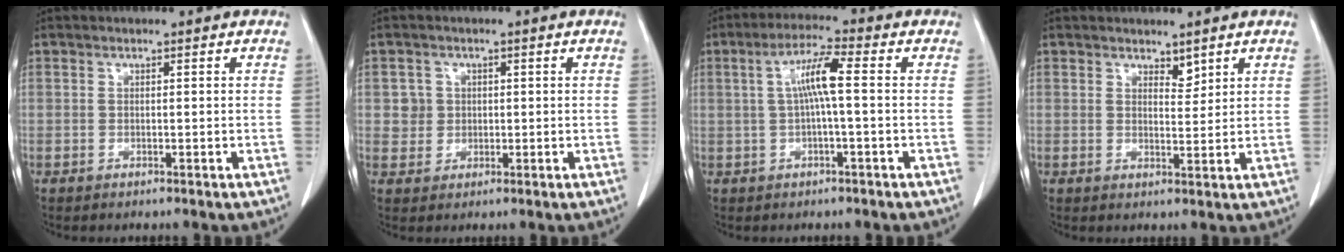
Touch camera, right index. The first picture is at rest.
{"total": 2.8, "force": [0.6, 2.8, 0.1], "torque": [0.006, 0.005, 0.012]}
{"total": 6.0, "force": [0.5, 0.2, 6.0], "torque": [-0.114, 0.016, 0.009]}
{"total": 2.1, "force": [1.7, 0.8, 1.0], "torque": [-0.014, -0.006, 0.031]}